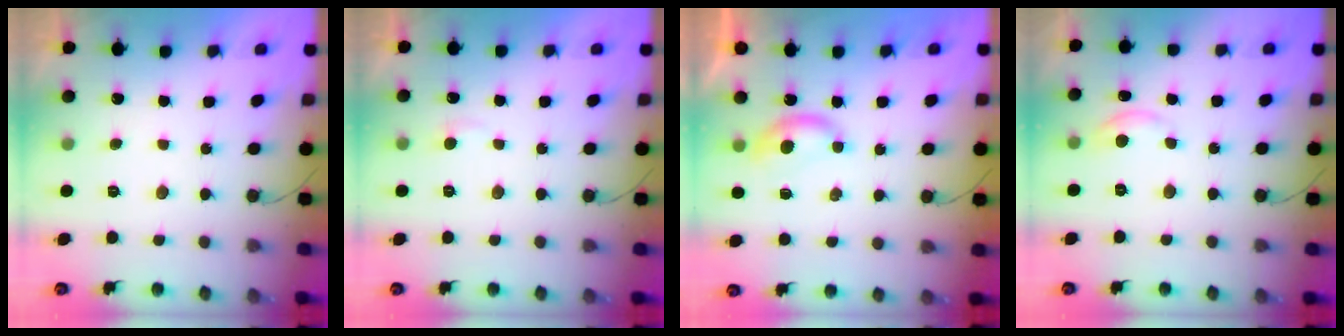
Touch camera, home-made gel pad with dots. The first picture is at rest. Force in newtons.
{"total": 3.5, "press": 3.5, "slide": 0.4}
{"total": 4.0, "press": 4.0, "slide": 0.5}
{"total": 4.4, "press": 4.3, "slide": 0.6}